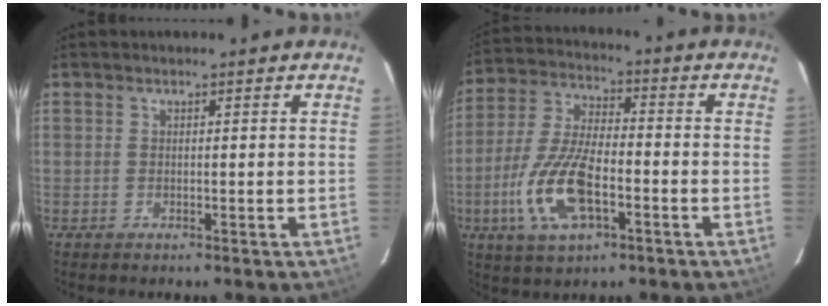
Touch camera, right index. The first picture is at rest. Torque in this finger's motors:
{"motor_torque": [1.61, -0.53, 0.87, 0.18]}